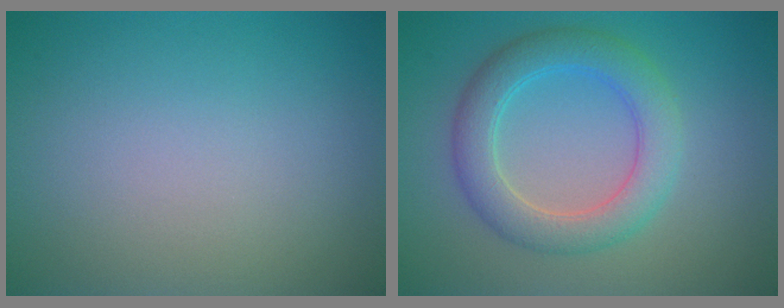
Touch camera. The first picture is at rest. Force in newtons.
{"total": 4.7, "press": 4.7, "slide": 0.0}